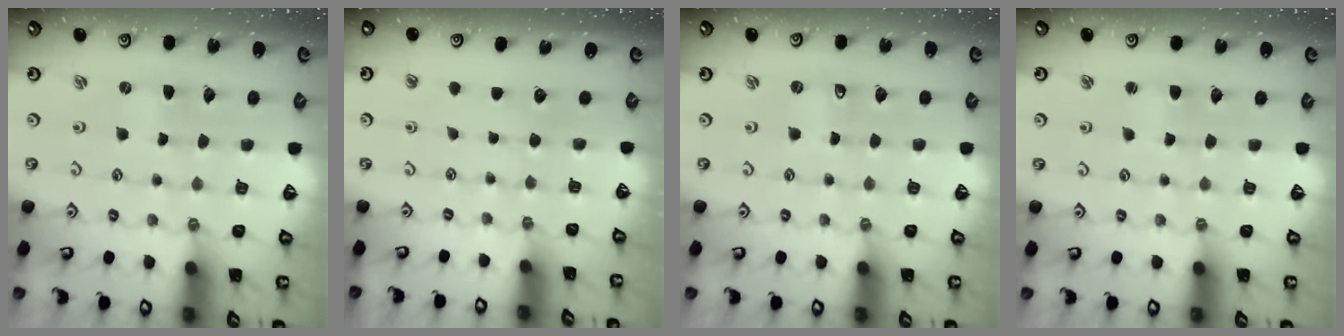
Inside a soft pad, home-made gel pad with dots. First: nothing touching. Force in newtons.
{"total": 0.0}
{"total": 0.6, "press": 0.6, "slide": 0.0}
{"total": 2.9, "press": 2.9, "slide": 0.3}